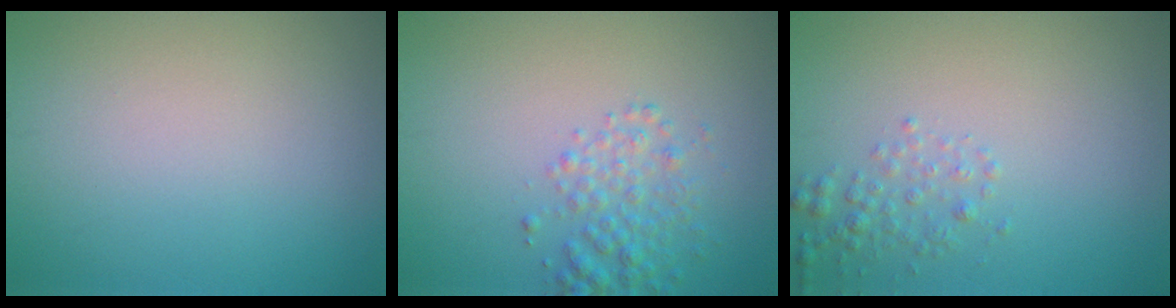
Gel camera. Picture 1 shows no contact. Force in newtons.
{"total": 2.6, "press": 2.6, "slide": 0.1}
{"total": 1.6, "press": 1.6, "slide": 0.1}